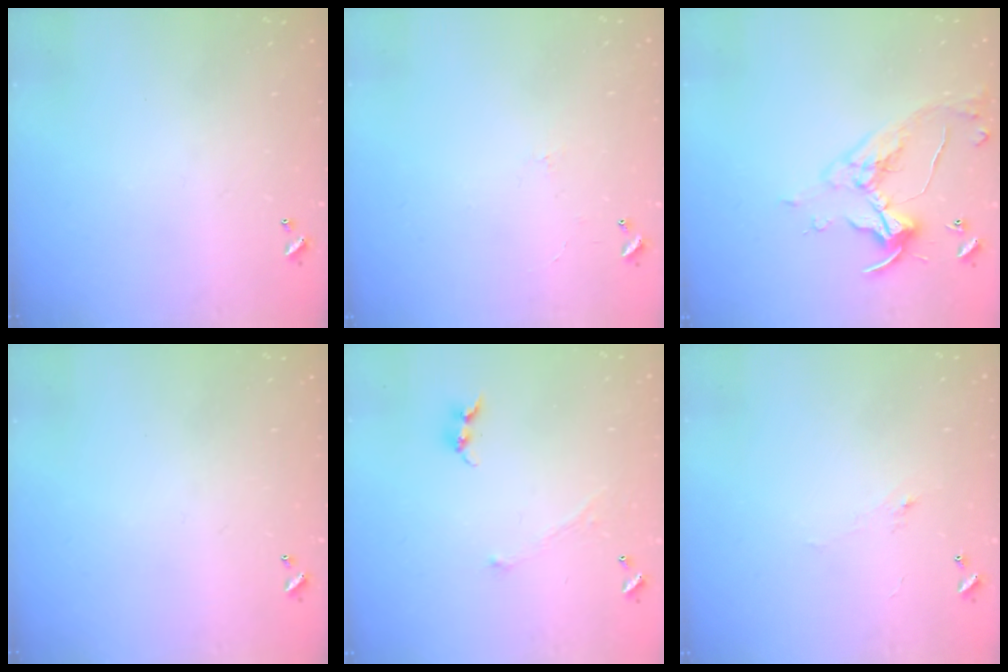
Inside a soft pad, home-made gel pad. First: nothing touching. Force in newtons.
{"total": 1.8, "press": 1.7, "slide": 0.4}
{"total": 7.3, "press": 7.2, "slide": 1.4}
{"total": 0.0}
{"total": 0.8, "press": 0.7, "slide": 0.3}
{"total": 1.2, "press": 0.8, "slide": 0.8}